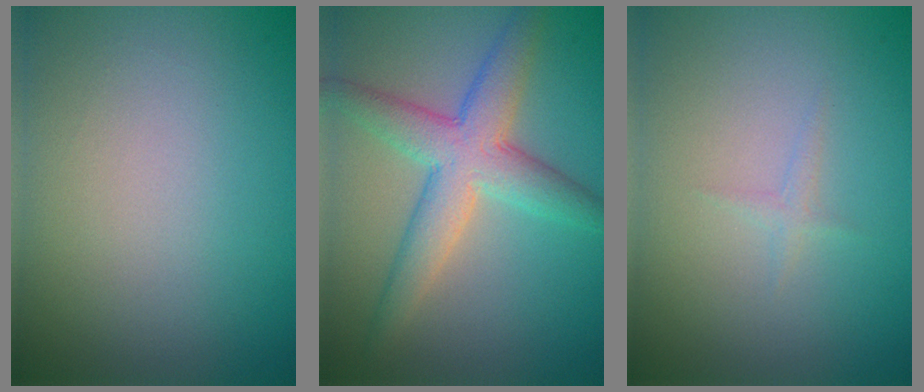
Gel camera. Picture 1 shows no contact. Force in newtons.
{"total": 5.5, "press": 5.5, "slide": 0.2}
{"total": 0.7, "press": 0.7, "slide": 0.1}